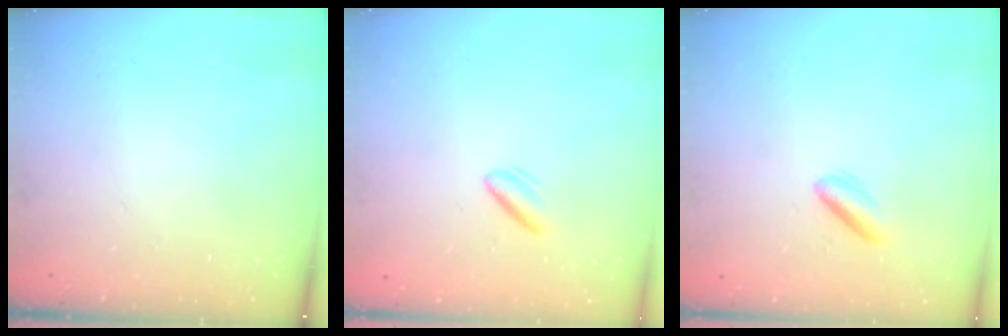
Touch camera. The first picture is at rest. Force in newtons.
{"total": 3.0, "press": 2.7, "slide": 1.3}
{"total": 2.7, "press": 2.6, "slide": 0.8}